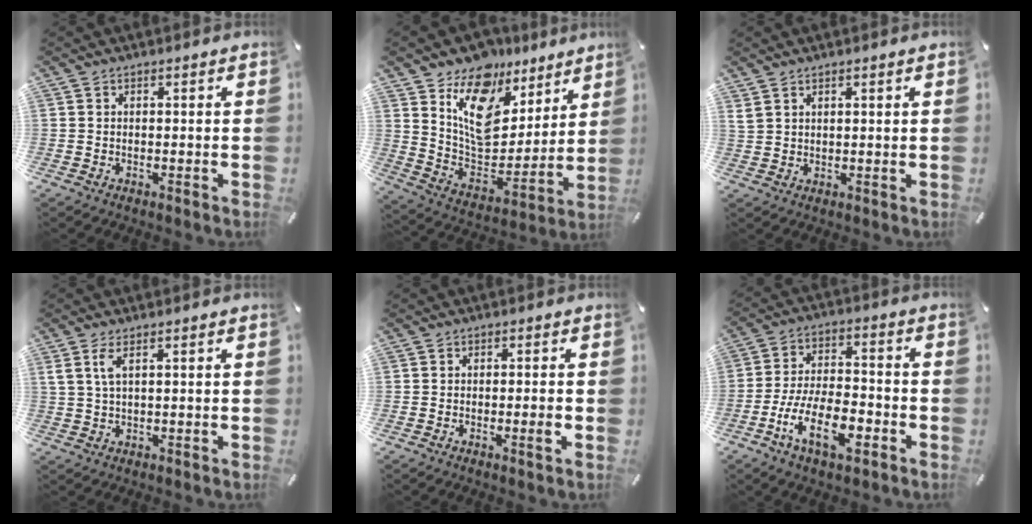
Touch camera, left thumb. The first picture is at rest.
{"total": 14.3, "force": [8.5, 9.8, 5.9], "torque": [-0.095, -0.070, 0.156]}
{"total": 1.7, "force": [1.4, 0.5, 0.8], "torque": [-0.018, -0.003, 0.027]}
{"total": 3.5, "force": [1.4, 1.0, 3.1], "torque": [-0.065, 0.004, 0.023]}
{"total": 2.1, "force": [-0.7, 0.2, 2.0], "torque": [-0.034, -0.001, -0.013]}
{"total": 14.1, "force": [-6.9, 6.5, 10.4], "torque": [-0.214, 0.026, -0.126]}